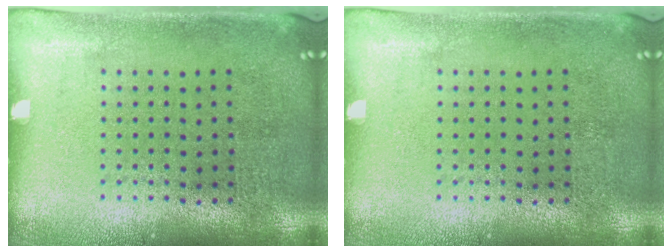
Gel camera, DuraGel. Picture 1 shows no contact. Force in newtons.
{"total": 0.0}